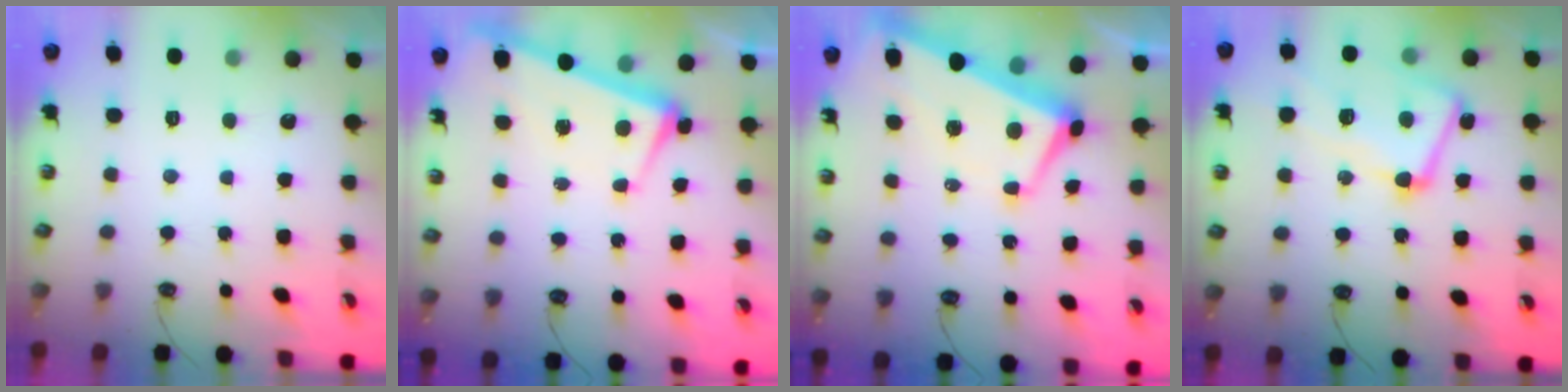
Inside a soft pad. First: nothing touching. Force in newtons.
{"total": 3.7, "press": 3.7, "slide": 0.7}
{"total": 1.8, "press": 1.2, "slide": 1.3}
{"total": 7.6, "press": 7.4, "slide": 1.4}